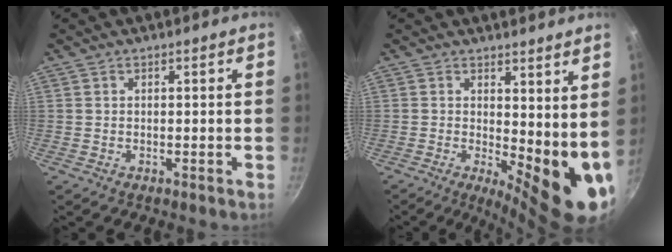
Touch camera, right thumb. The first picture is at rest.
{"total": 11.9, "force": [1.9, 4.6, 10.9], "torque": [-0.118, -0.031, 0.035]}